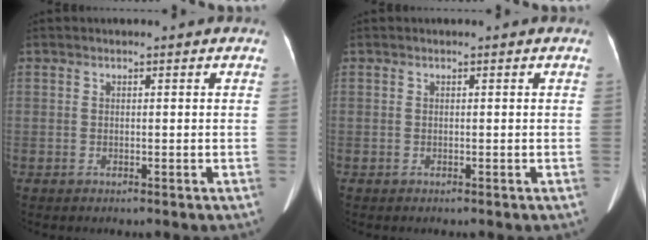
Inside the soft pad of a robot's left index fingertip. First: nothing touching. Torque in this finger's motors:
{"motor_torque": [0.02, 0.02, 0.00, 0.01]}